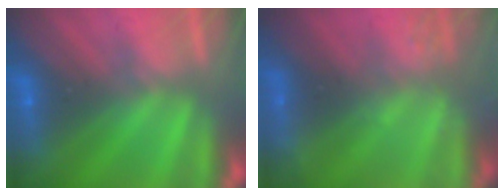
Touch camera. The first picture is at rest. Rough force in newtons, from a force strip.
{"total": 2.2}